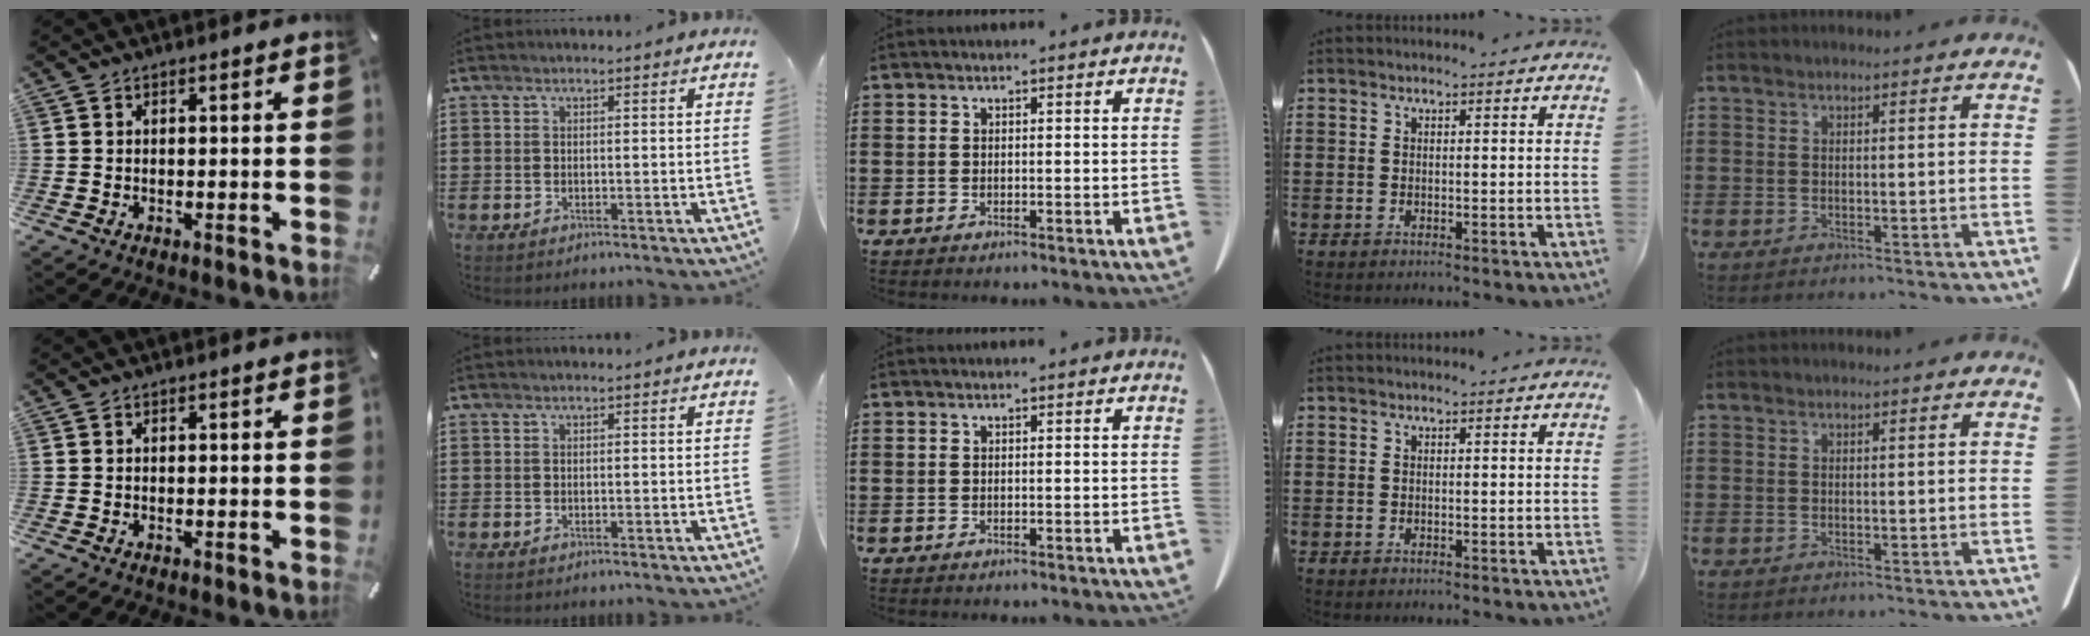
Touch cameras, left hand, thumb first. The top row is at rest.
{}